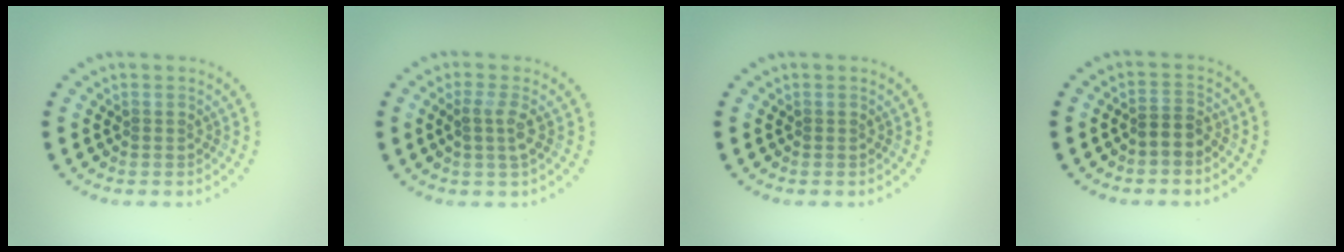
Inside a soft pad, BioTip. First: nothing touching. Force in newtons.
{"total": 1.9, "press": 1.4, "slide": 1.2}
{"total": 0.0}
{"total": 1.3, "press": 1.0, "slide": 0.9}